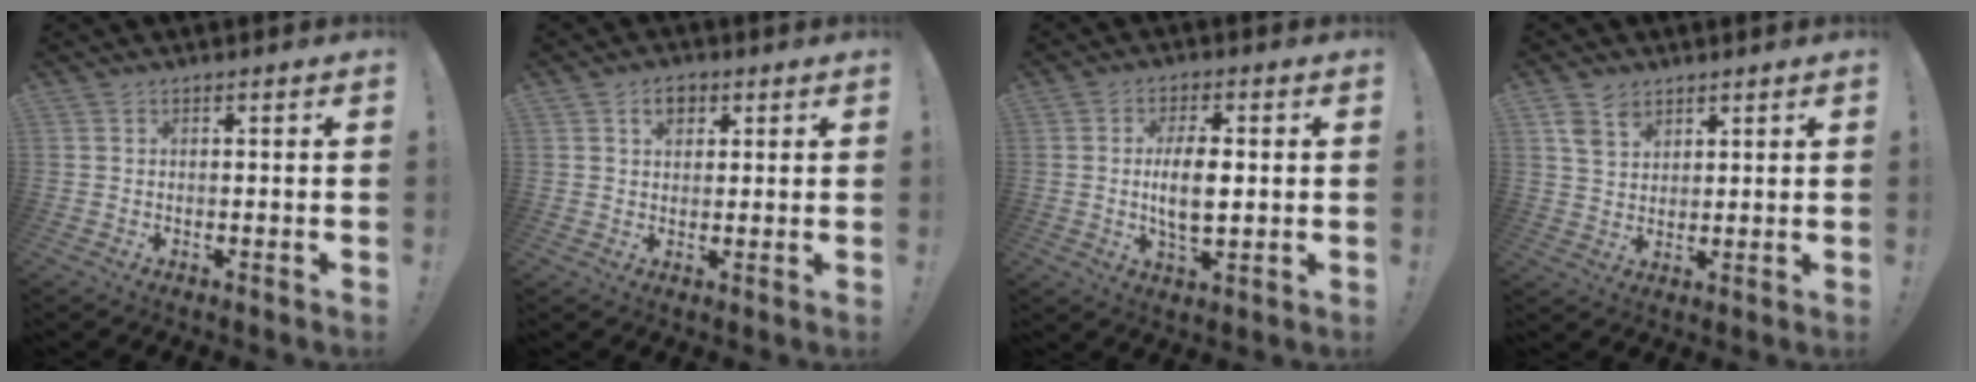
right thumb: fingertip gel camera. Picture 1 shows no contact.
{"total": 4.4, "force": [2.0, 3.0, 2.4], "torque": [-0.025, -0.004, 0.033]}
{"total": 9.1, "force": [0.2, 4.0, 8.2], "torque": [-0.144, -0.005, -0.002]}
{"total": 6.0, "force": [4.1, 3.9, 2.1], "torque": [-0.029, -0.021, 0.078]}